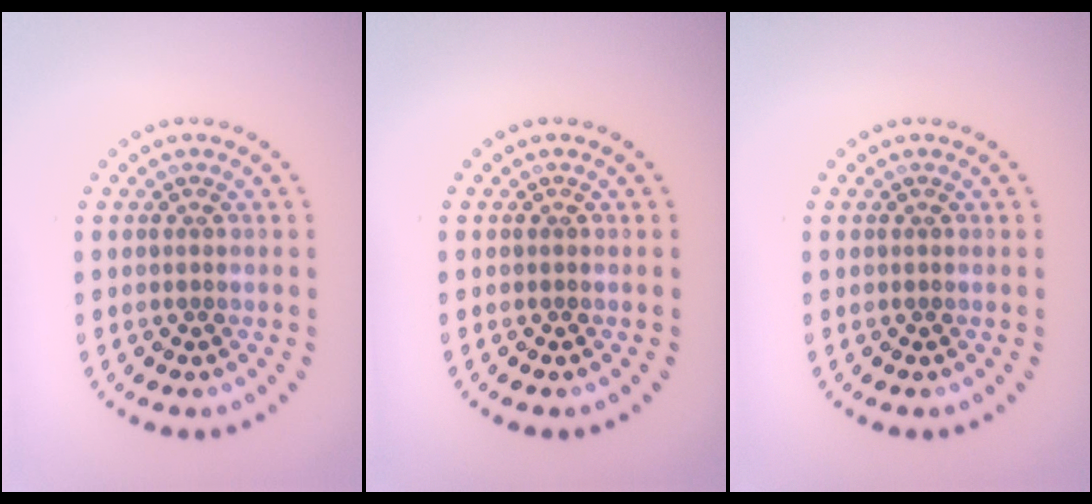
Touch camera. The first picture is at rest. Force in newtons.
{"total": 0.0}
{"total": 0.0}